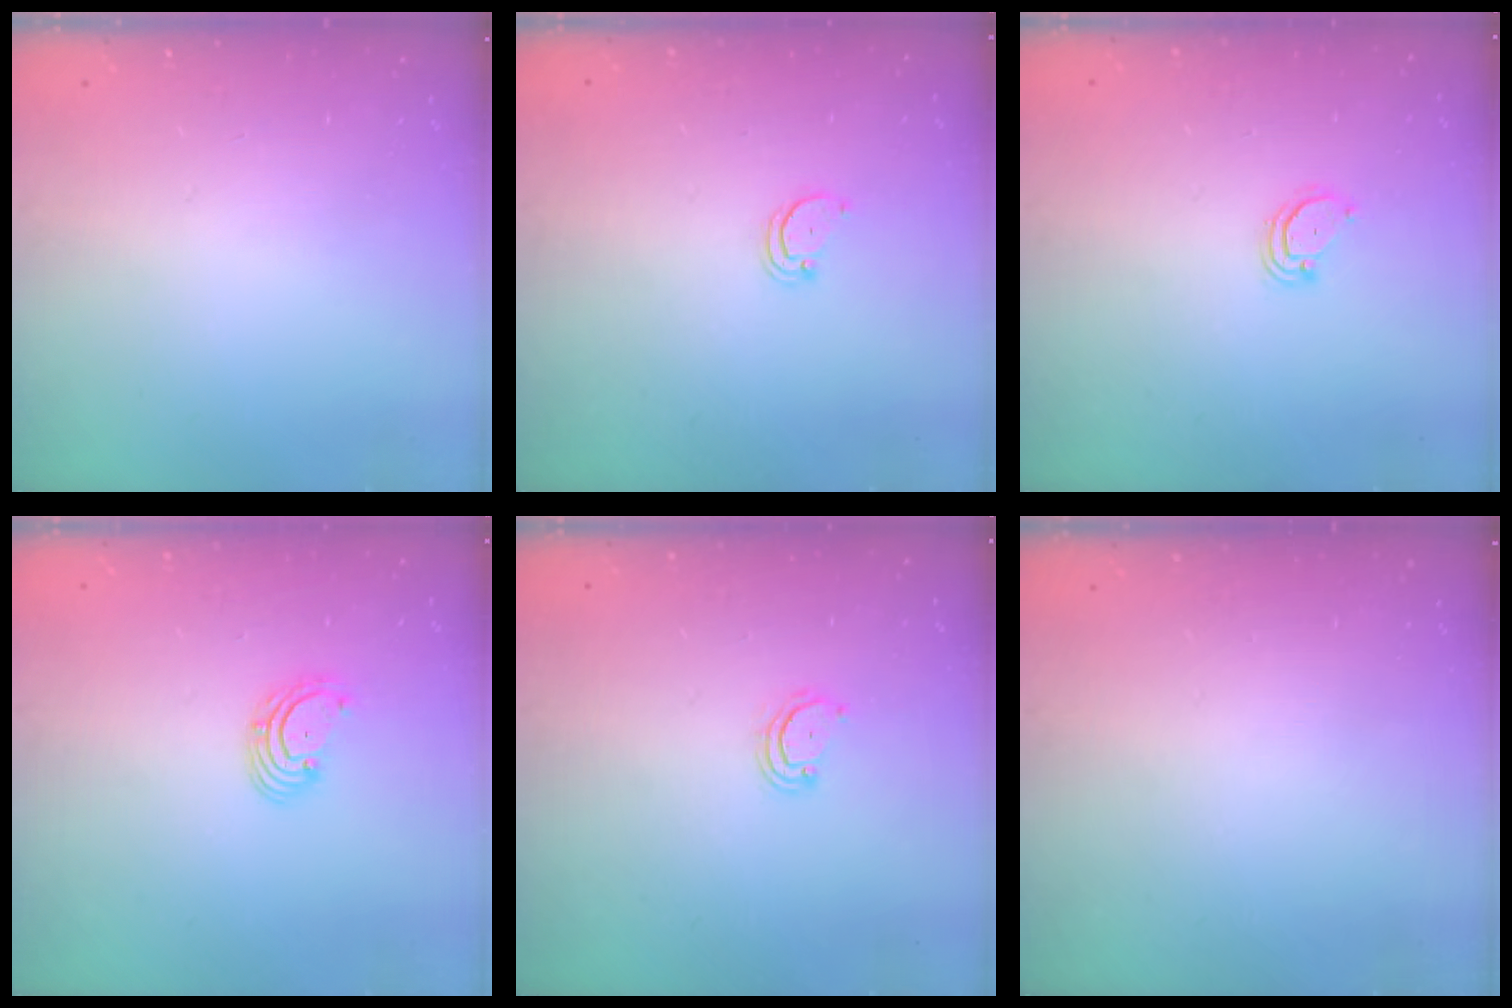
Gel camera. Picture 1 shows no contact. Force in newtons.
{"total": 2.5, "press": 2.5, "slide": 0.3}
{"total": 3.0, "press": 3.0, "slide": 0.2}
{"total": 2.9, "press": 2.9, "slide": 0.1}
{"total": 3.7, "press": 3.7, "slide": 0.3}
{"total": 0.0}